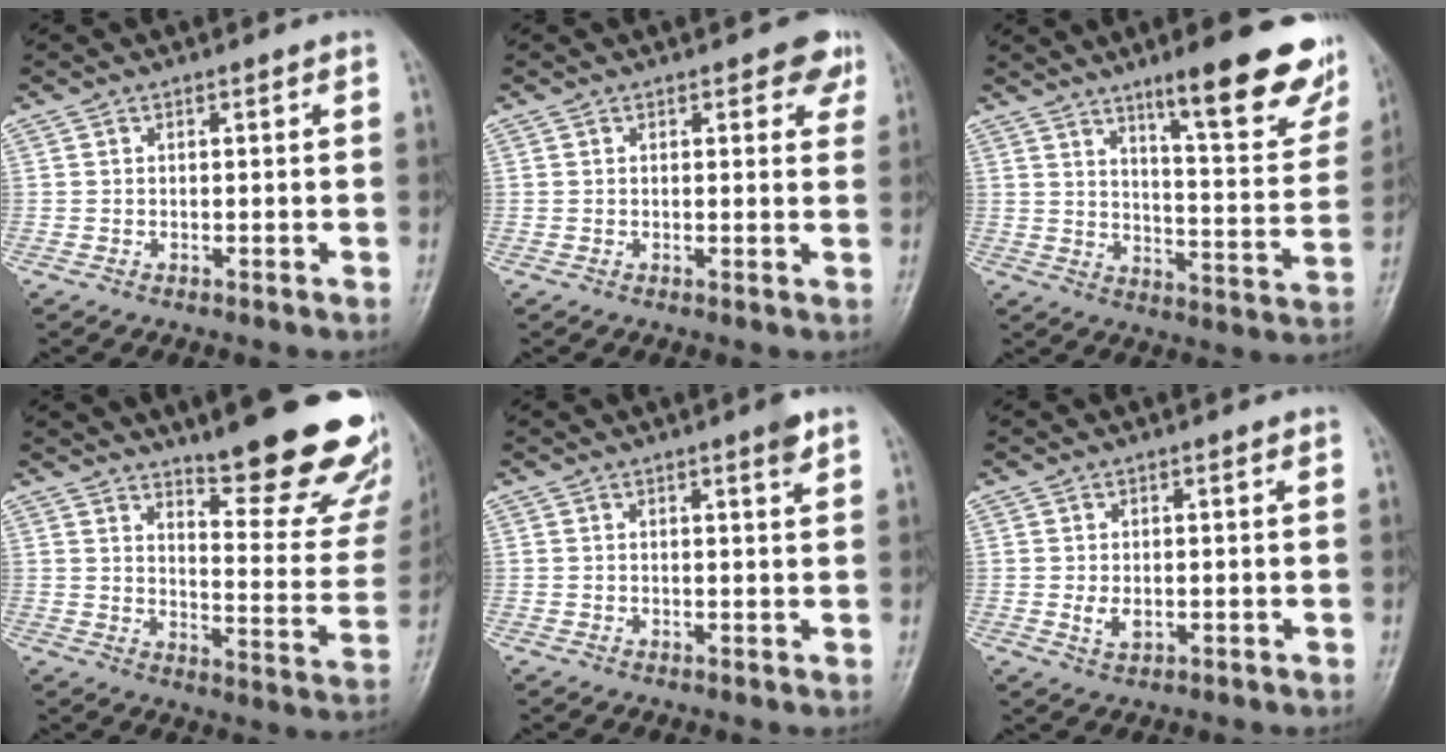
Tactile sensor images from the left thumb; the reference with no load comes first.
{"total": 3.8, "force": [2.3, 2.1, 2.1], "torque": [0.009, -0.007, 0.022]}
{"total": 19.5, "force": [12.4, 4.1, 14.4], "torque": [-0.151, -0.066, 0.178]}
{"total": 23.3, "force": [16.4, 5.8, 15.5], "torque": [-0.161, -0.112, 0.216]}
{"total": 2.4, "force": [1.5, 0.3, 1.8], "torque": [-0.023, -0.008, 0.020]}
{"total": 2.7, "force": [0.0, 1.8, 2.1], "torque": [-0.031, -0.008, 0.004]}